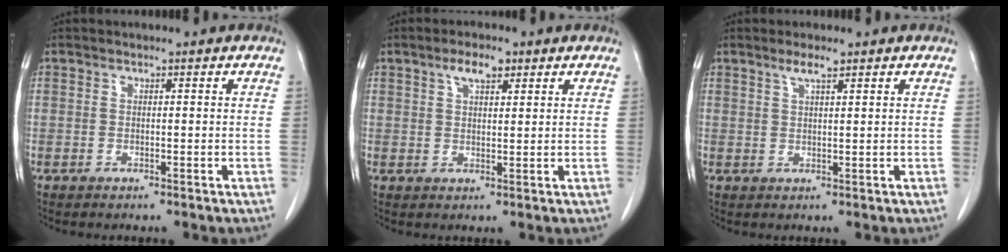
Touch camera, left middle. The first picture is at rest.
{"total": 3.7, "force": [2.2, 1.4, 2.6], "torque": [-0.051, 0.007, 0.041]}
{"total": 2.2, "force": [1.6, 0.1, 1.5], "torque": [-0.035, 0.001, 0.032]}